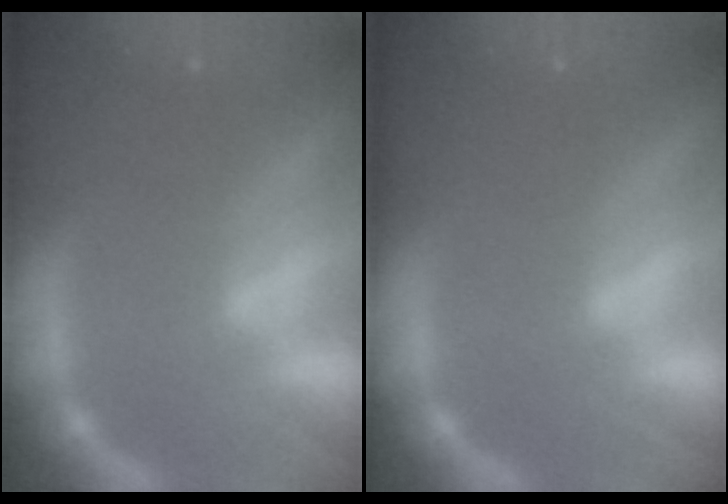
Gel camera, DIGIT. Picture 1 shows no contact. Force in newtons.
{"total": 0.0}